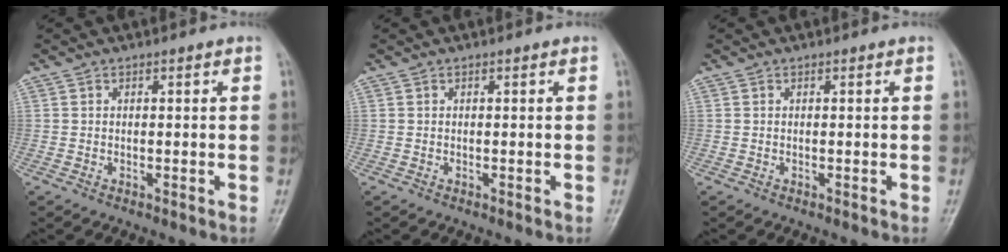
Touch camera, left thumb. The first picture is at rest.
{"total": 0.0}
{"total": 0.0}